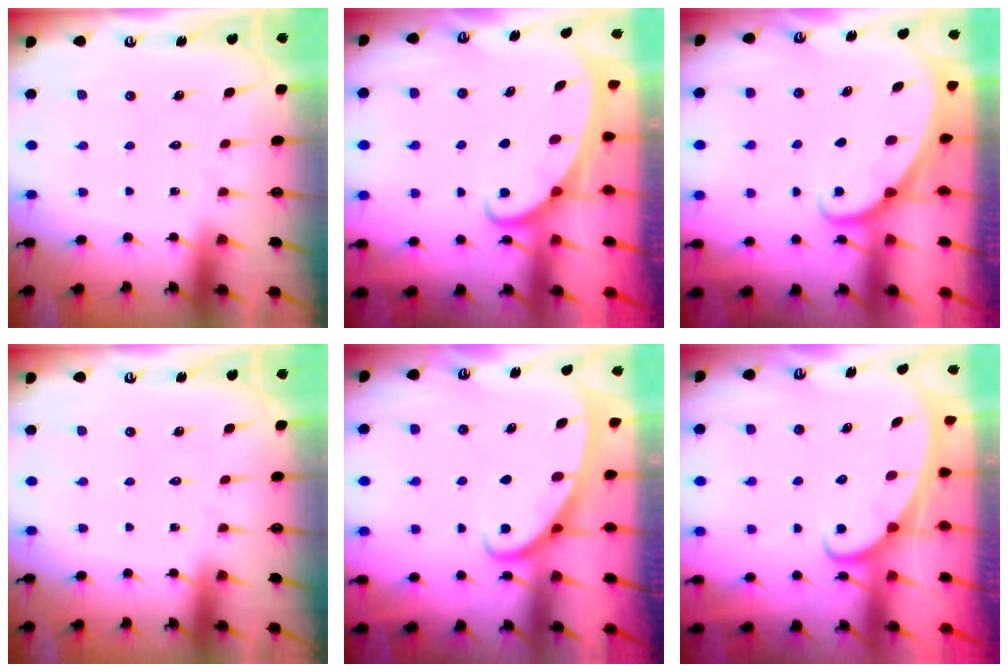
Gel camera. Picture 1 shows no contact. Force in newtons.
{"total": 2.1, "press": 2.1, "slide": 0.3}
{"total": 1.7, "press": 1.7, "slide": 0.0}
{"total": 0.0}
{"total": 2.5, "press": 2.5, "slide": 0.5}
{"total": 2.5, "press": 2.5, "slide": 0.4}